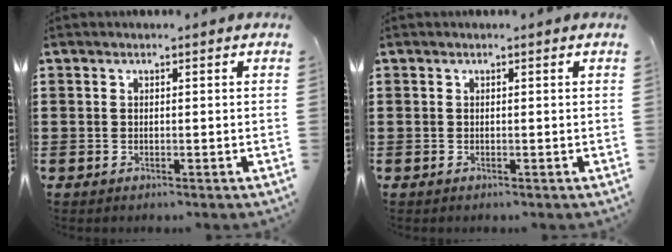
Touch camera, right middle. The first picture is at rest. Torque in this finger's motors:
{"motor_torque": [0.12, -0.14, 0.00, 0.01]}